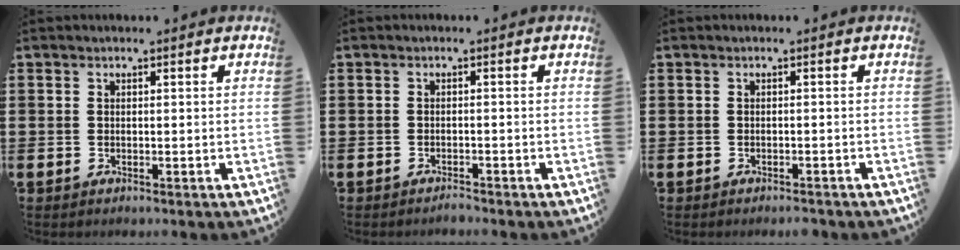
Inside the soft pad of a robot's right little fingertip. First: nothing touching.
{"total": 0.9, "force": [-0.9, 0.0, 0.1], "torque": [-0.005, 0.000, -0.019]}
{"total": 0.8, "force": [-0.8, 0.1, 0.2], "torque": [-0.005, -0.001, -0.015]}